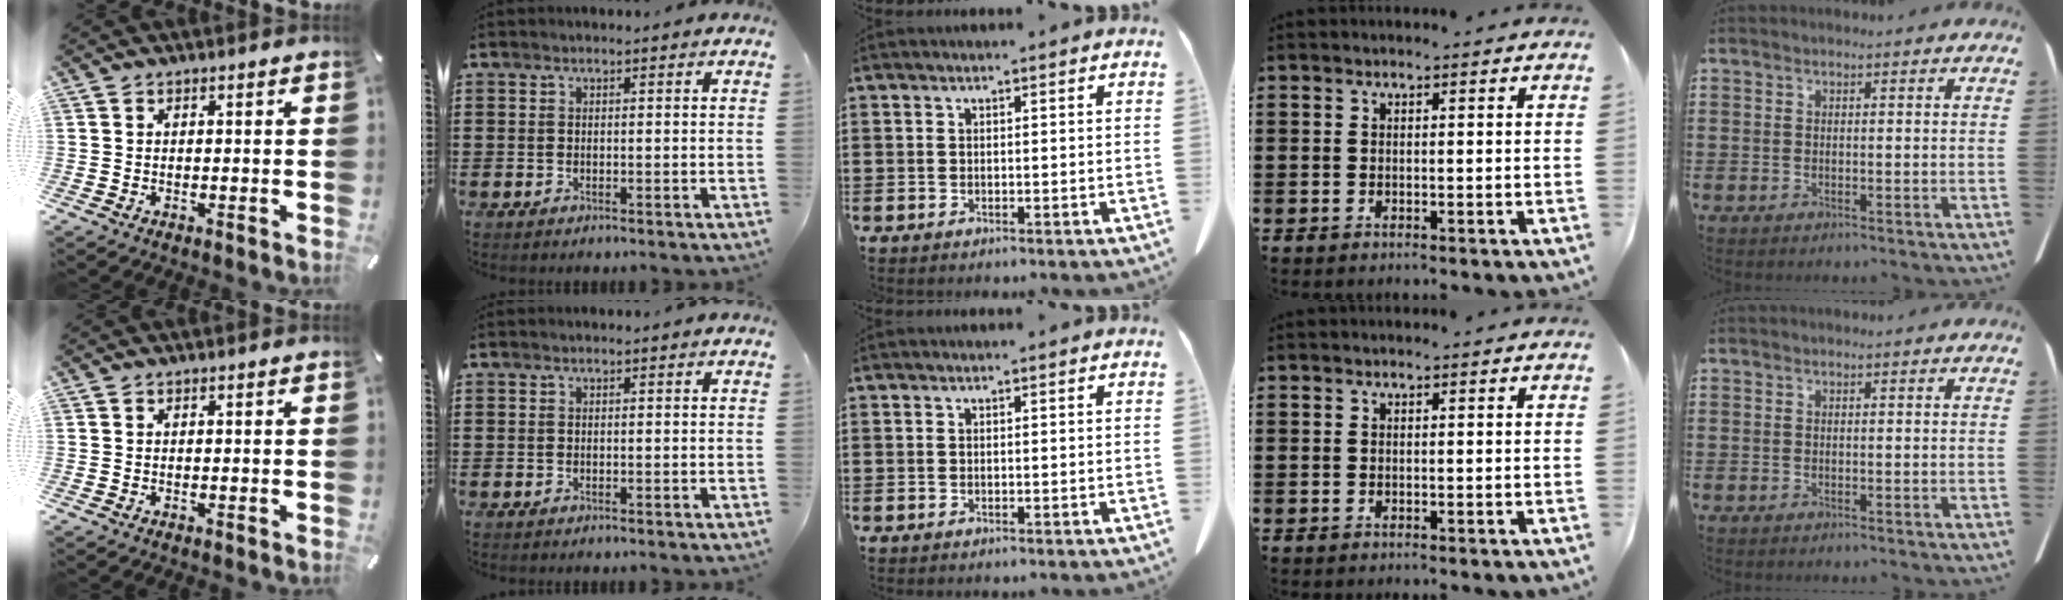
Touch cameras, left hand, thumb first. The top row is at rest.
{}